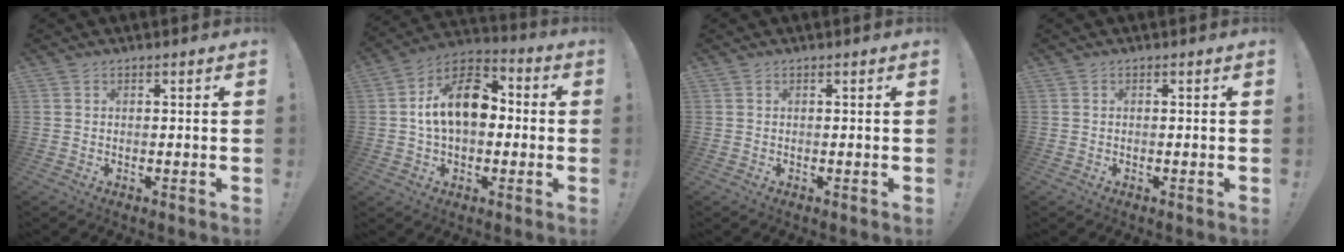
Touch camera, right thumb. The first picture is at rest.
{"total": 16.2, "force": [2.0, 10.2, 12.5], "torque": [-0.196, 0.011, 0.034]}
{"total": 0.0}
{"total": 0.0}